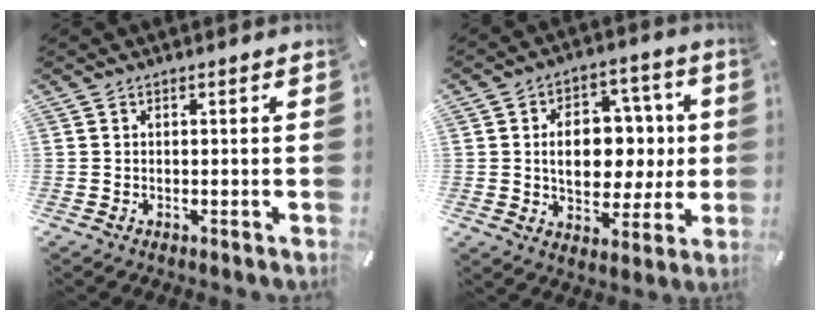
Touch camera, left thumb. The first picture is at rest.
{"total": 13.6, "force": [0.8, 10.2, 8.9], "torque": [-0.131, 0.003, 0.018]}